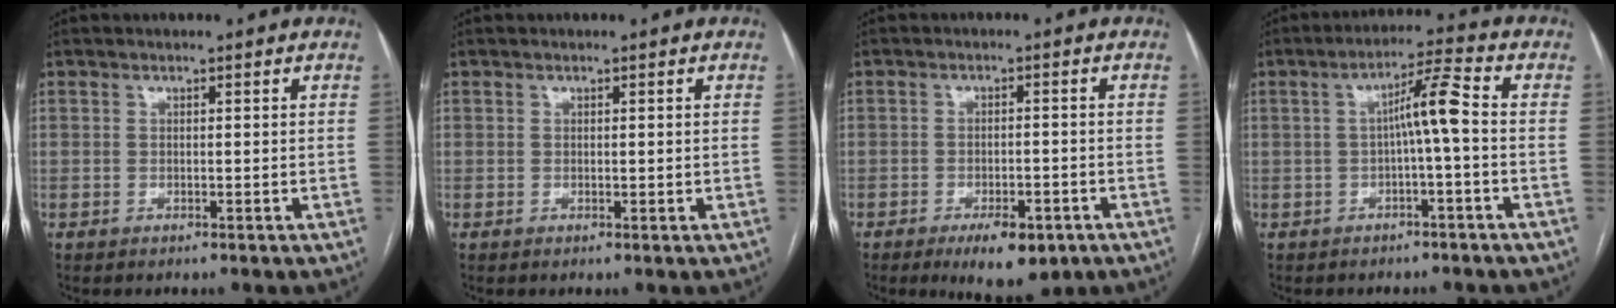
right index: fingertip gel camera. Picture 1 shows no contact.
{"total": 0.6, "force": [0.2, 0.4, 0.4], "torque": [-0.005, -0.002, 0.005]}
{"total": 7.2, "force": [-4.2, 2.7, 5.2], "torque": [-0.077, -0.006, -0.055]}
{"total": 5.7, "force": [-0.3, -0.1, 5.7], "torque": [-0.093, 0.020, -0.003]}